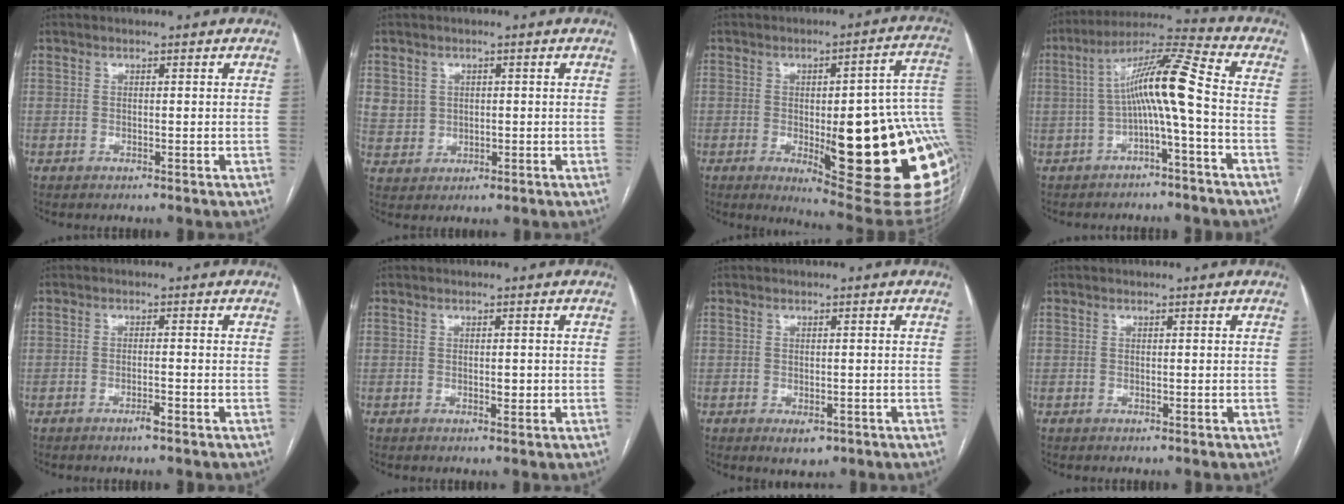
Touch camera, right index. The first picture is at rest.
{"total": 4.4, "force": [1.3, 4.2, 0.9], "torque": [-0.017, 0.008, 0.035]}
{"total": 26.7, "force": [-3.7, 5.6, 25.8], "torque": [-0.229, 0.003, -0.035]}
{"total": 10.2, "force": [-1.4, -0.4, 10.1], "torque": [-0.174, 0.034, -0.027]}
{"total": 1.5, "force": [-1.0, 0.0, 1.1], "torque": [-0.022, -0.002, -0.017]}
{"total": 1.3, "force": [-0.1, 0.6, 1.1], "torque": [-0.016, -0.001, 0.001]}
{"total": 2.8, "force": [-1.4, 1.5, 1.9], "torque": [-0.023, -0.002, -0.009]}
{"total": 0.0}